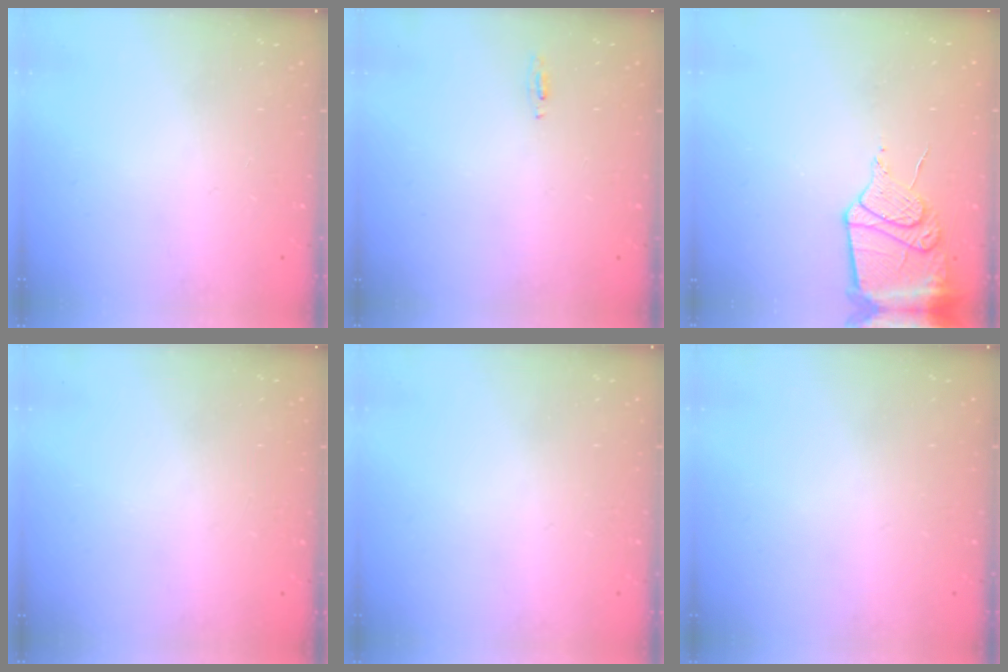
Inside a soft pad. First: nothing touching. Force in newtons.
{"total": 3.8, "press": 2.8, "slide": 2.6}
{"total": 13.2, "press": 13.1, "slide": 1.7}
{"total": 0.0}
{"total": 0.0}
{"total": 0.0}